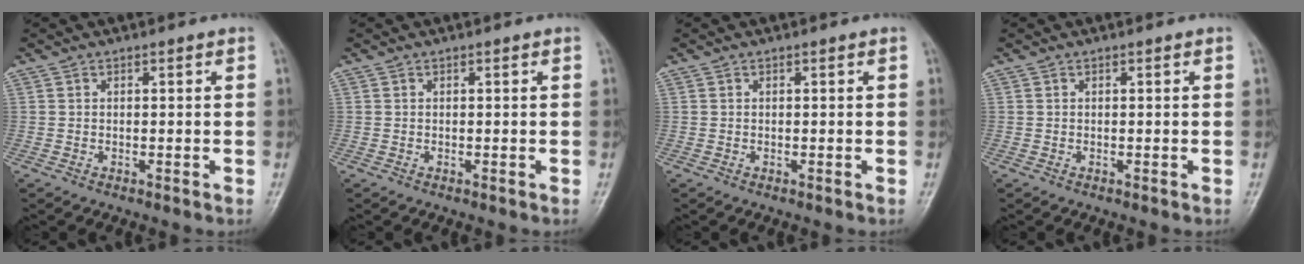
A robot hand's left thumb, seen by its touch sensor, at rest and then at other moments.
{"total": 0.0}
{"total": 0.0}
{"total": 0.0}